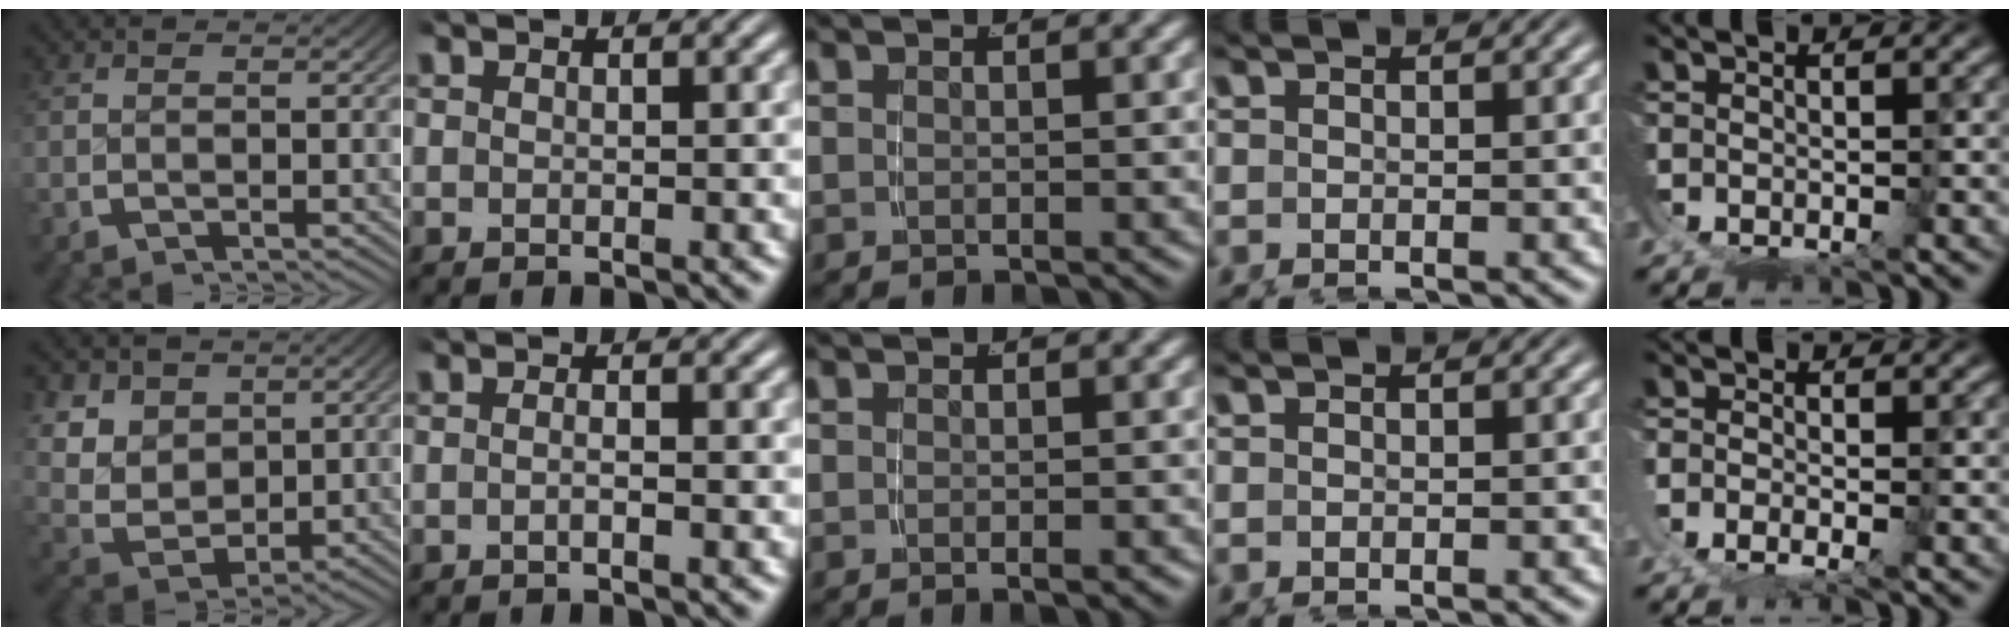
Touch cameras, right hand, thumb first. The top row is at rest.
{"thumb": {"total": 10.1, "force": [0.9, 8.3, 5.6], "torque": [-0.146, -0.046, 0.028]}, "index": {"total": 1.2, "force": [-0.7, 0.1, 0.9], "torque": [-0.019, -0.001, -0.016]}, "middle": {"total": 0.5, "force": [-0.4, -0.1, 0.4], "torque": [-0.006, 0.002, -0.005]}, "little": {"total": 1.1, "force": [-0.2, -1.0, 0.5], "torque": [-0.003, -0.003, -0.002]}}